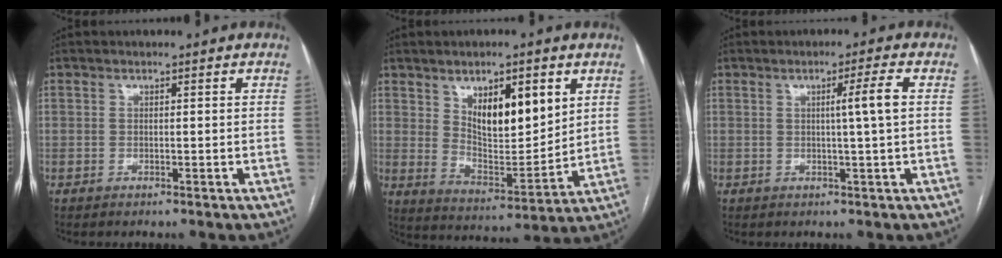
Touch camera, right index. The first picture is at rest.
{"total": 11.7, "force": [5.1, 4.2, 9.6], "torque": [-0.156, -0.006, 0.096]}
{"total": 3.7, "force": [0.4, -1.0, 3.6], "torque": [-0.058, 0.001, 0.007]}